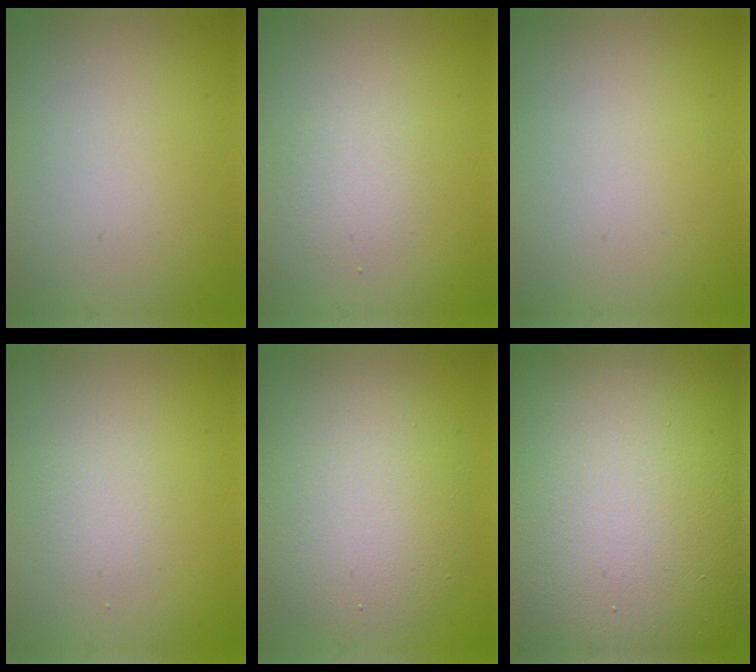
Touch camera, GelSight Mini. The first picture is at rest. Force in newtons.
{"total": 1.5, "press": 1.5, "slide": 0.1}
{"total": 0.0}
{"total": 1.3, "press": 1.3, "slide": 0.0}
{"total": 6.6, "press": 6.6, "slide": 0.4}
{"total": 23.0, "press": 23.0, "slide": 1.7}